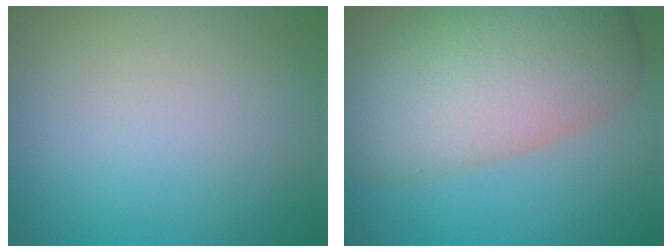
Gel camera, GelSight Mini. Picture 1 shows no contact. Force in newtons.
{"total": 12.2, "press": 12.1, "slide": 0.6}